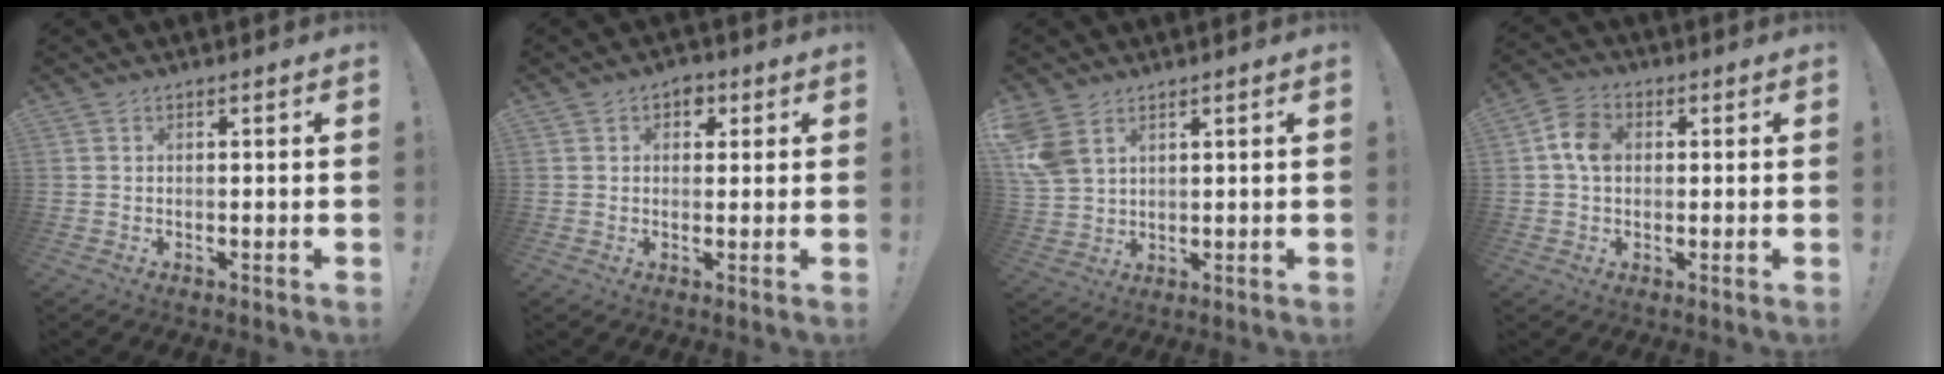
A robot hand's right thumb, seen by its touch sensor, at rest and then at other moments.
{"total": 4.2, "force": [1.5, 3.6, 1.6], "torque": [-0.012, -0.001, 0.023]}
{"total": 7.7, "force": [4.0, 5.1, 4.1], "torque": [-0.088, -0.011, 0.082]}
{"total": 8.1, "force": [0.8, 6.1, 5.3], "torque": [-0.085, 0.015, 0.018]}